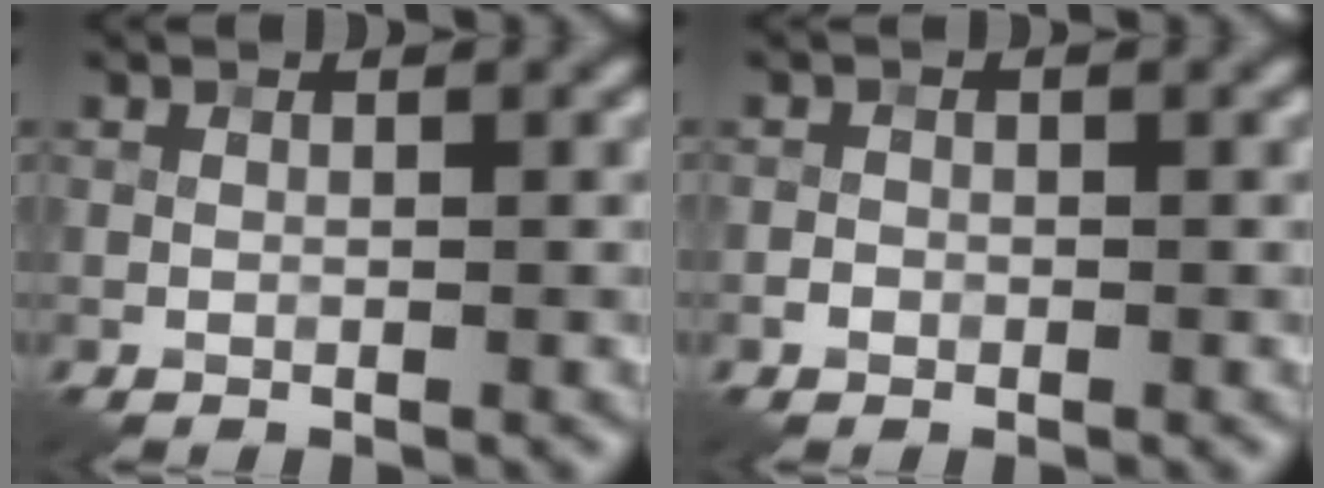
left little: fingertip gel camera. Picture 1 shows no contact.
{"total": 0.7, "force": [-0.4, 0.6, 0.2], "torque": [0.001, -0.001, -0.008]}